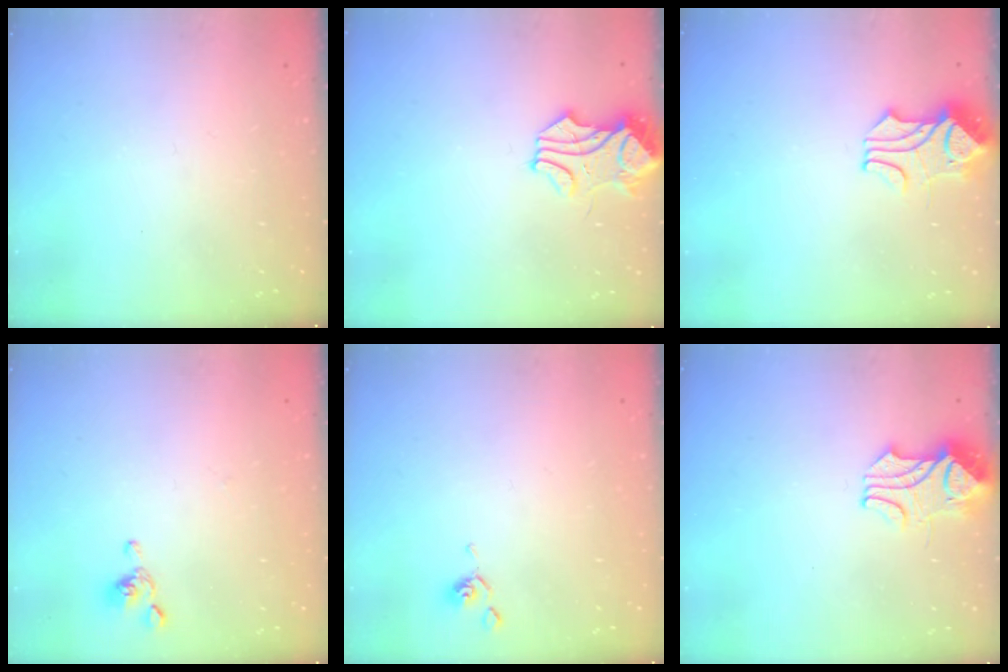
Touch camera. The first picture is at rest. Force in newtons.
{"total": 1.7, "press": 1.5, "slide": 0.8}
{"total": 1.7, "press": 1.3, "slide": 1.1}
{"total": 2.5, "press": 2.5, "slide": 0.6}
{"total": 1.8, "press": 1.8, "slide": 0.1}
{"total": 2.1, "press": 1.9, "slide": 0.9}